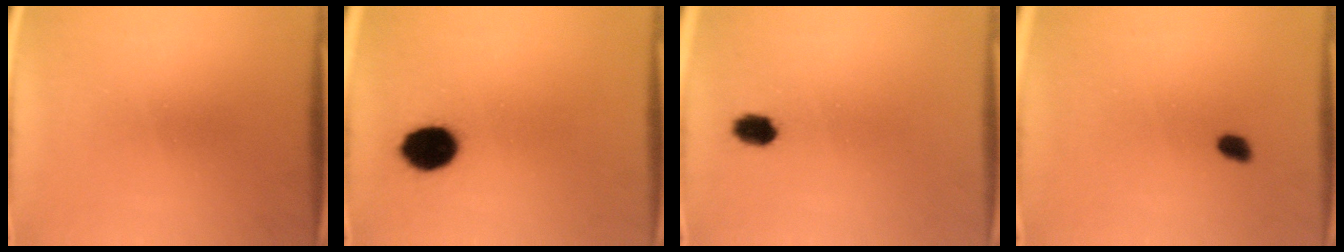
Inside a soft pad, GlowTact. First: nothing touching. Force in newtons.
{"total": 9.6}
{"total": 3.6}
{"total": 1.4}